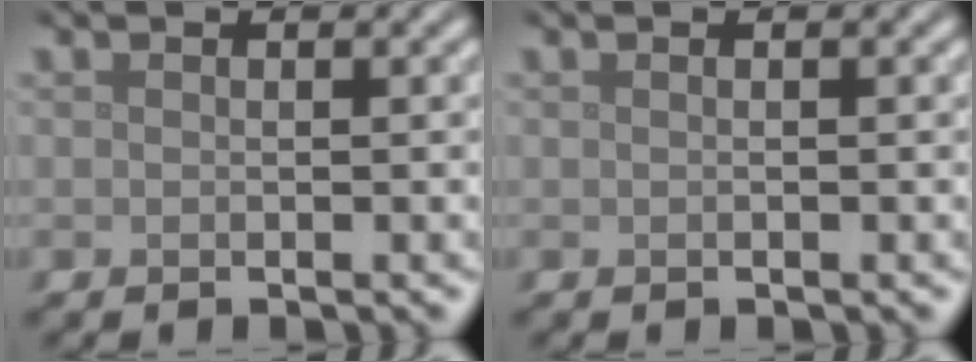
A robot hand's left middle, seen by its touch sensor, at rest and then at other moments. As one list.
[{"total": 0.7, "force": [0.1, 0.2, 0.7], "torque": [-0.008, 0.001, -0.003]}]